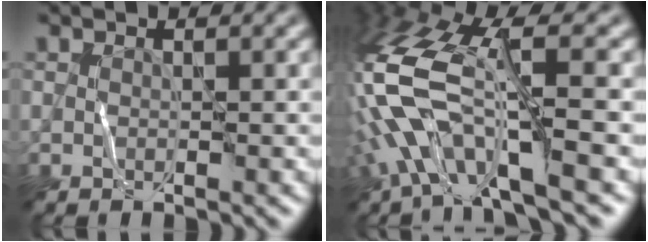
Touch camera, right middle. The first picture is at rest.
{"total": 11.3, "force": [-2.7, 4.4, 10.0], "torque": [-0.235, 0.006, -0.050]}